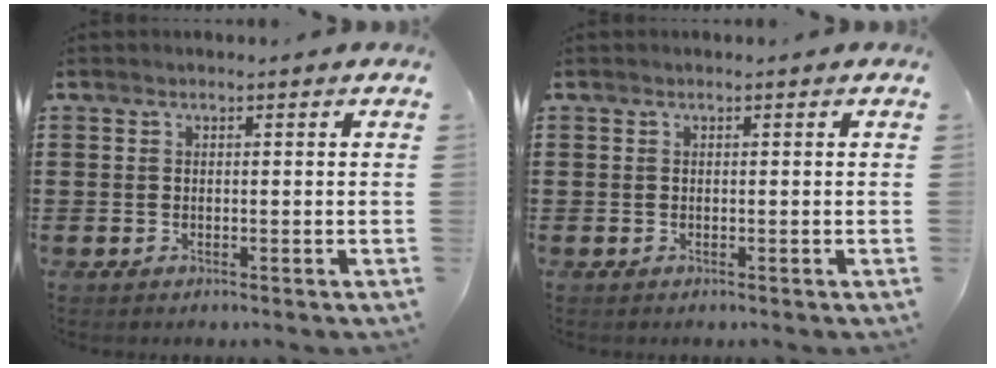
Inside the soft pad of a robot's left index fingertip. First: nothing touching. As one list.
[{"total": 0.0}]